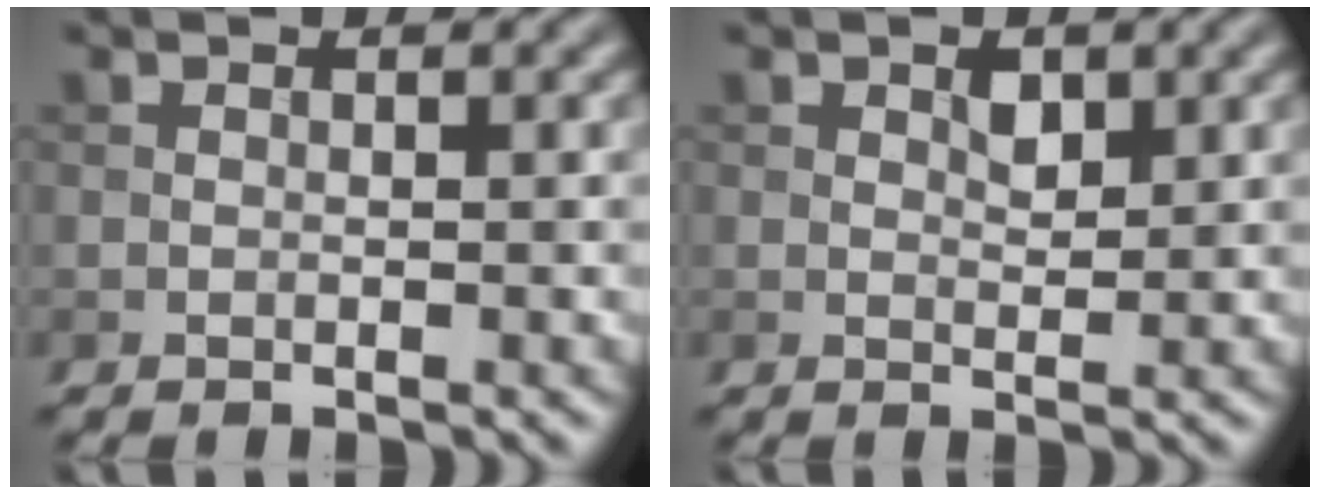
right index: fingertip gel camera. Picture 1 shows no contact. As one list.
[{"total": 1.4, "force": [0.7, 0.8, 0.9], "torque": [-0.013, -0.003, 0.013]}]